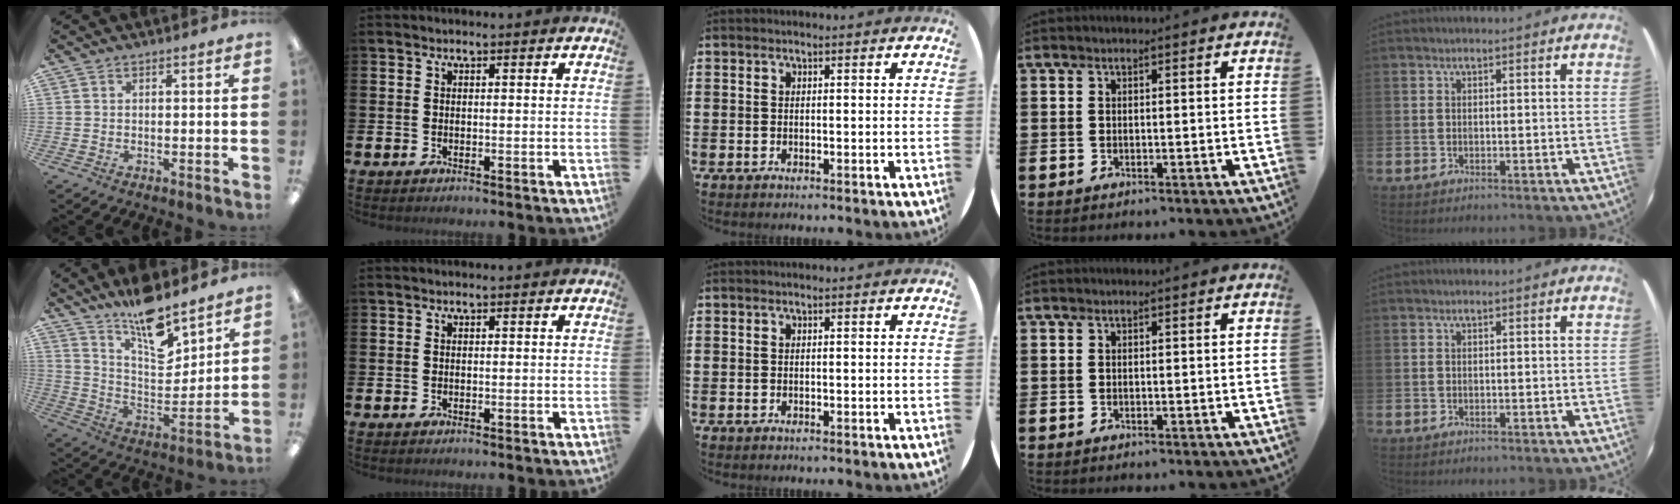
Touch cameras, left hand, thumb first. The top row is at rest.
{"thumb": {"total": 14.0, "force": [11.4, 4.6, 6.7], "torque": [-0.111, -0.082, 0.201]}}